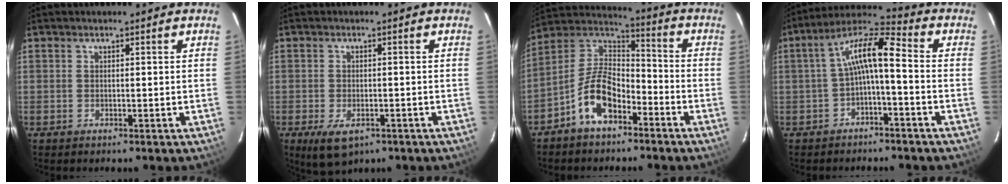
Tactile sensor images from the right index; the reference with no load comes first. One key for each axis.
{"total": 6.0, "fx": -3.2, "fy": 3.2, "fz": 4.0, "tx": -0.085, "ty": -0.023, "tz": -0.048}
{"total": 11.5, "fx": -6.4, "fy": 6.1, "fz": 7.4, "tx": -0.159, "ty": 0.025, "tz": -0.121}
{"total": 8.3, "fx": -1.6, "fy": 2.0, "fz": 7.9, "tx": -0.167, "ty": 0.024, "tz": -0.031}